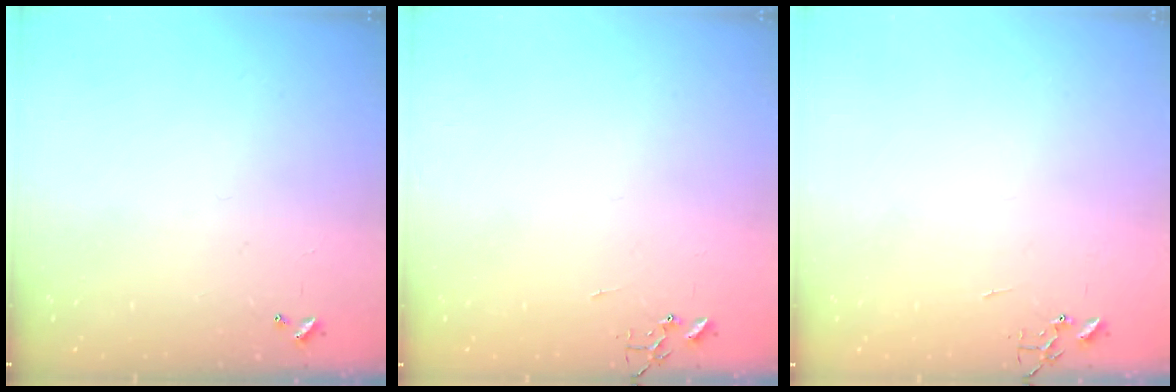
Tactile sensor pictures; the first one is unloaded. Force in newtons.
{"total": 0.0}
{"total": 0.0}